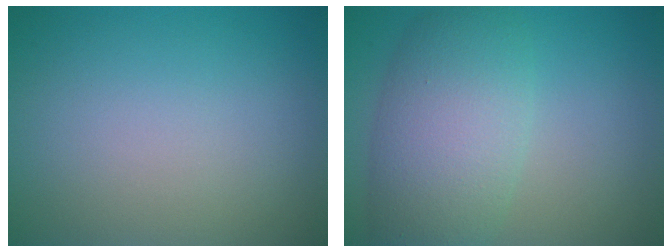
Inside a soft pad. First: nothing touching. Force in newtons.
{"total": 7.0, "press": 6.9, "slide": 0.5}